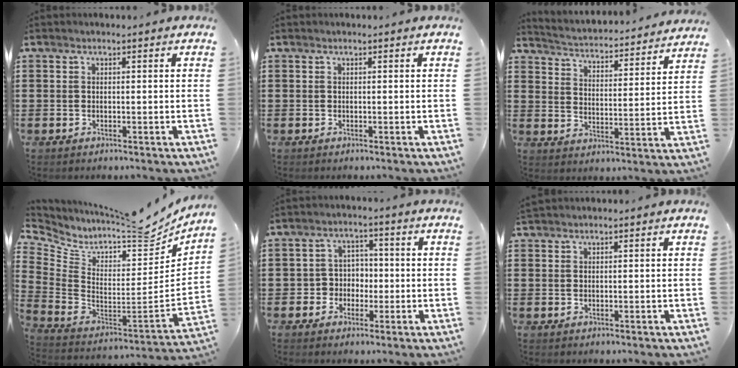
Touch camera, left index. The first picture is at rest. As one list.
[{"total": 0.0}, {"total": 2.9, "force": [2.9, -0.3, -0.1], "torque": [-0.020, -0.035, 0.039]}, {"total": 6.6, "force": [5.4, 2.1, 3.3], "torque": [-0.081, -0.057, 0.080]}, {"total": 4.0, "force": [-1.0, 3.7, 1.0], "torque": [-0.035, 0.010, -0.025]}, {"total": 0.8, "force": [0.8, 0.2, 0.1], "torque": [-0.005, 0.001, 0.015]}]